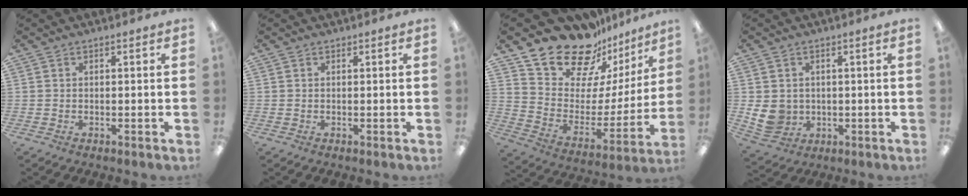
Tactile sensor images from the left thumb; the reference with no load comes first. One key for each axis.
{"total": 0.0}
{"total": 20.5, "fx": 16.6, "fy": 10.3, "fz": 6.3, "tx": -0.112, "ty": -0.126, "tz": 0.302}
{"total": 6.9, "fx": 0.4, "fy": 6.4, "fz": 2.7, "tx": -0.068, "ty": 0.003, "tz": 0.010}